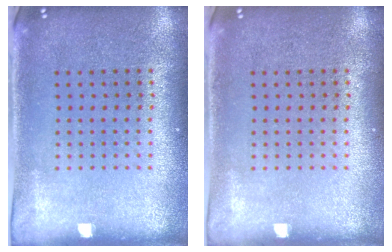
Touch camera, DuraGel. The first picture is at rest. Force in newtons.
{"total": 0.0}